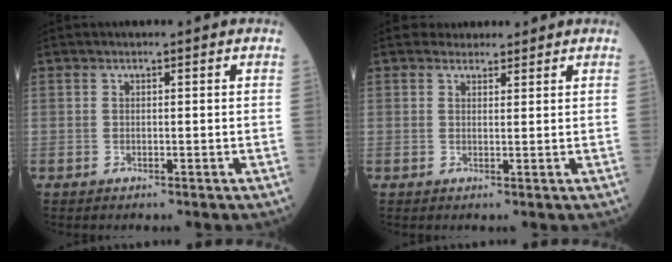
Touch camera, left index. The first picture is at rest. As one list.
[{"total": 2.4, "force": [2.1, 1.1, -0.1], "torque": [0.006, 0.010, 0.030]}]